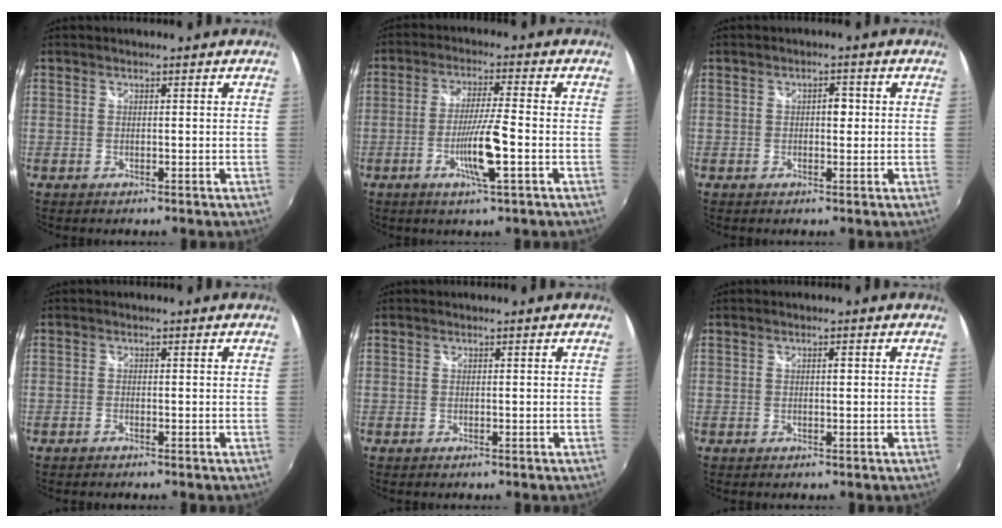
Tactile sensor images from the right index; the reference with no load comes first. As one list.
[{"total": 7.9, "force": [-2.9, -0.2, 7.4], "torque": [-0.138, -0.009, -0.054]}, {"total": 2.0, "force": [0.1, 1.3, 1.5], "torque": [-0.021, 0.007, -0.001]}, {"total": 0.8, "force": [-0.7, 0.3, 0.0], "torque": [-0.003, -0.004, -0.015]}, {"total": 0.0}, {"total": 0.6, "force": [0.2, 0.1, 0.6], "torque": [-0.009, 0.003, 0.004]}]